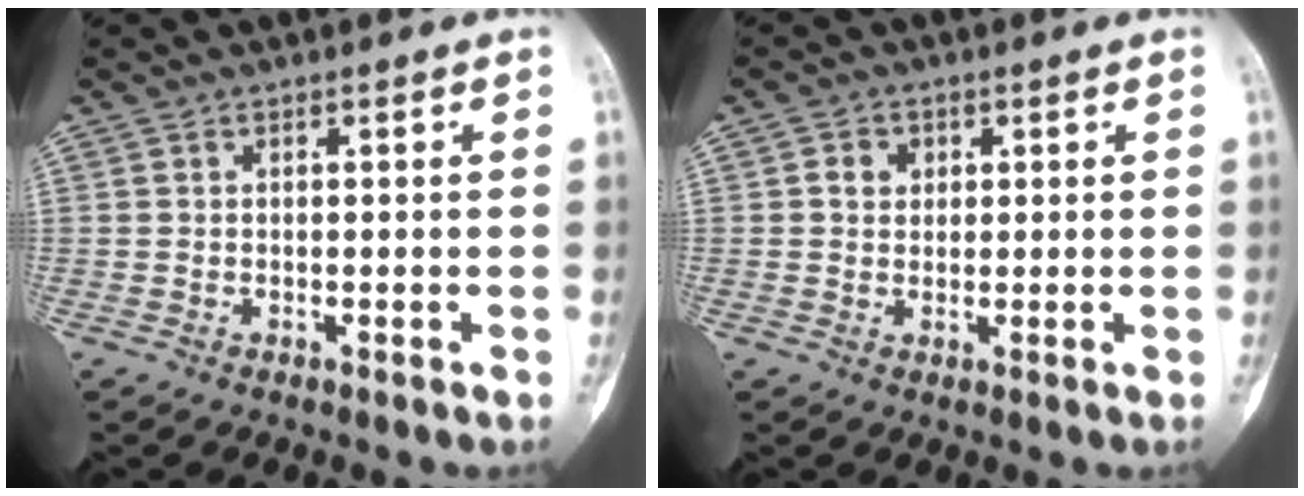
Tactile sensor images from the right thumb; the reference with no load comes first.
{"total": 3.0, "force": [0.8, 2.6, 1.2], "torque": [-0.005, 0.000, 0.011]}